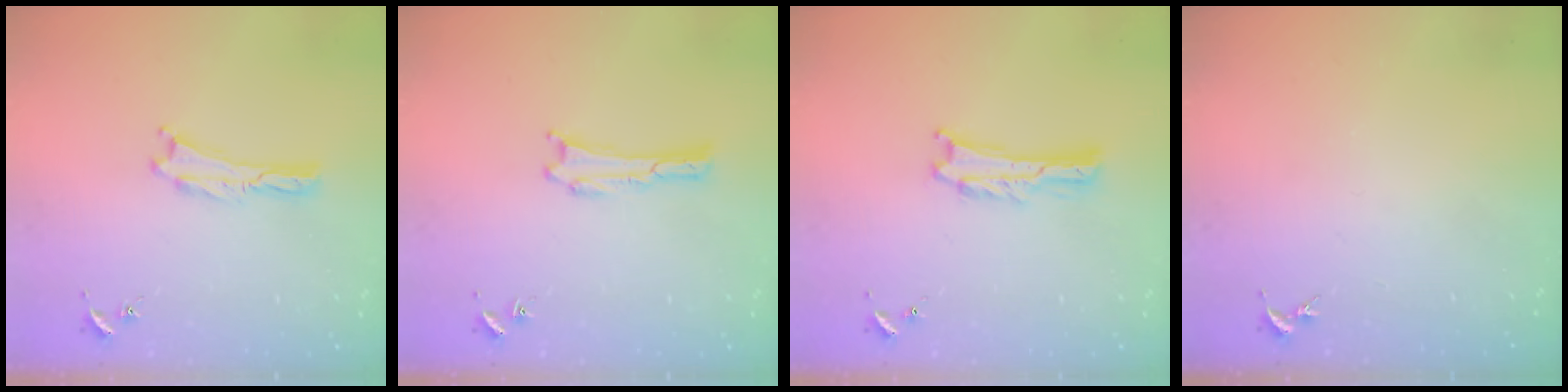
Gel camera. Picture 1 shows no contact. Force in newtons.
{"total": 0.0}
{"total": 1.0, "press": 1.0, "slide": 0.2}
{"total": 0.0}